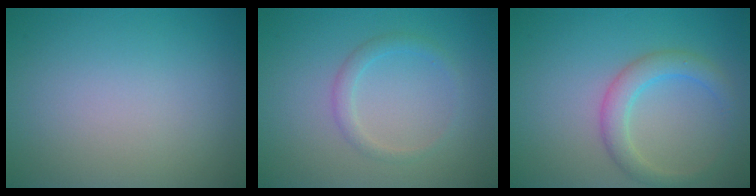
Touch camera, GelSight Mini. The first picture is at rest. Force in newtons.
{"total": 1.5, "press": 1.5, "slide": 0.0}
{"total": 3.0, "press": 3.0, "slide": 0.1}